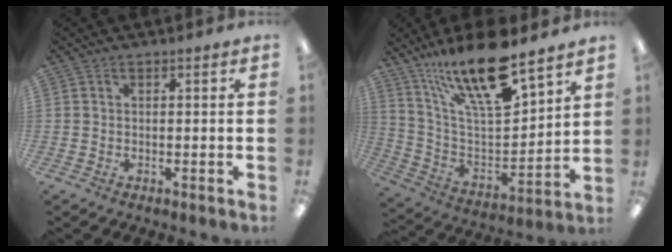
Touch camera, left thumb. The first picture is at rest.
{"total": 21.2, "force": [15.4, 6.0, 13.2], "torque": [-0.243, -0.091, 0.265]}